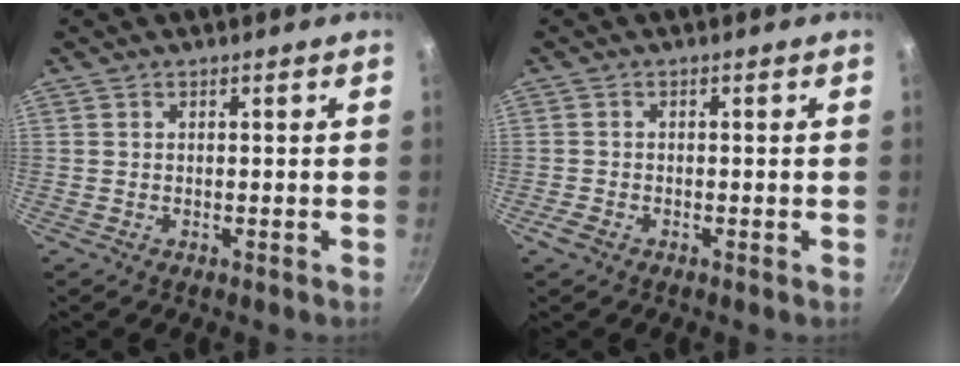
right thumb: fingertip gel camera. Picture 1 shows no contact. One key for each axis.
{"total": 1.9, "fx": -1.2, "fy": 1.1, "fz": 1.0, "tx": -0.024, "ty": 0.004, "tz": -0.025}